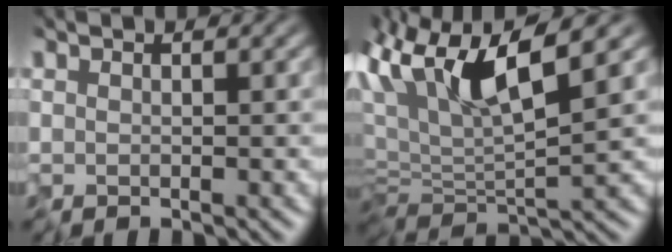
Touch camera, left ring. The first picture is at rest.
{"total": 9.4, "force": [3.0, 3.1, 8.4], "torque": [-0.170, 0.012, 0.051]}